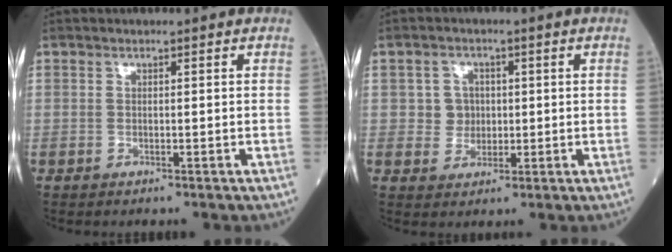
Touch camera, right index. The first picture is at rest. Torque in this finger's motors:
{"motor_torque": [0.05, 0.02, 0.01, -0.01]}